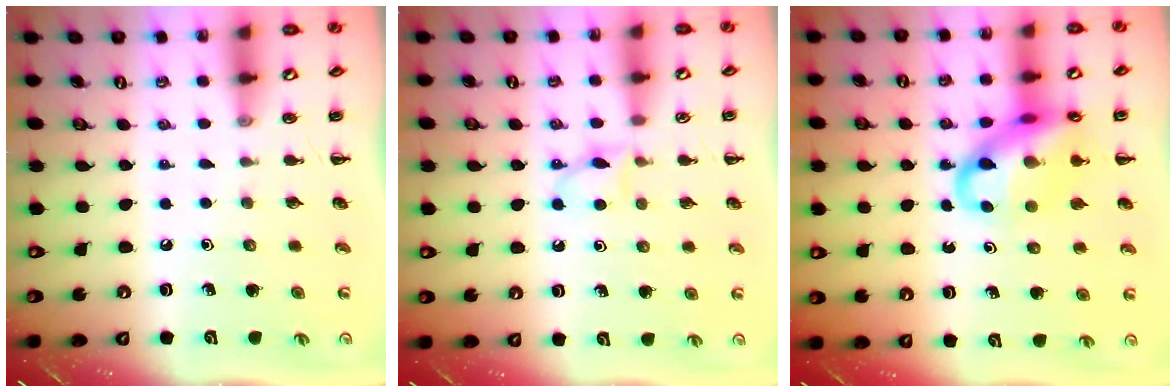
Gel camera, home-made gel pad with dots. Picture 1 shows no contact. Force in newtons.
{"total": 3.6, "press": 3.4, "slide": 1.3}
{"total": 16.9, "press": 16.7, "slide": 2.5}